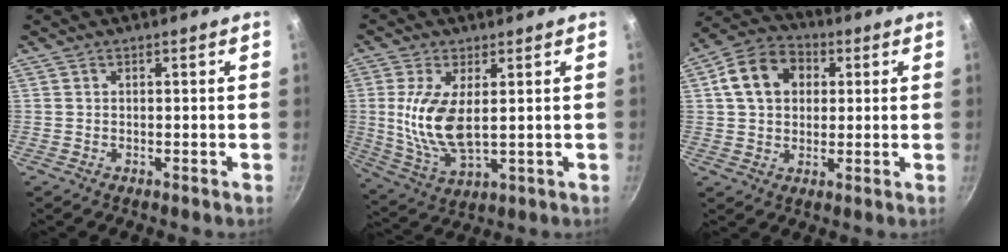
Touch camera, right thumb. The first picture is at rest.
{"total": 11.4, "force": [1.4, 5.1, 10.1], "torque": [-0.207, -0.015, 0.036]}
{"total": 11.4, "force": [2.7, 8.9, 6.7], "torque": [-0.089, 0.018, 0.030]}